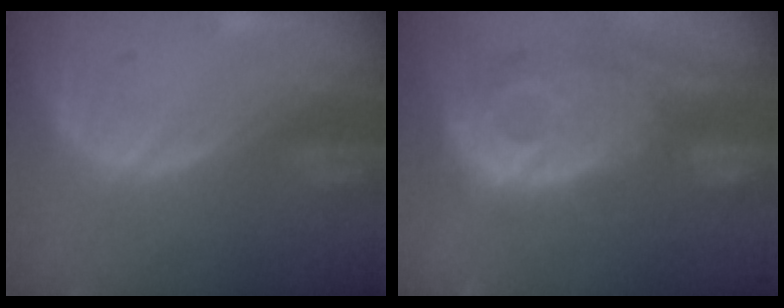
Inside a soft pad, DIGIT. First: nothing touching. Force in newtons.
{"total": 12.2, "press": 10.8, "slide": 5.6}